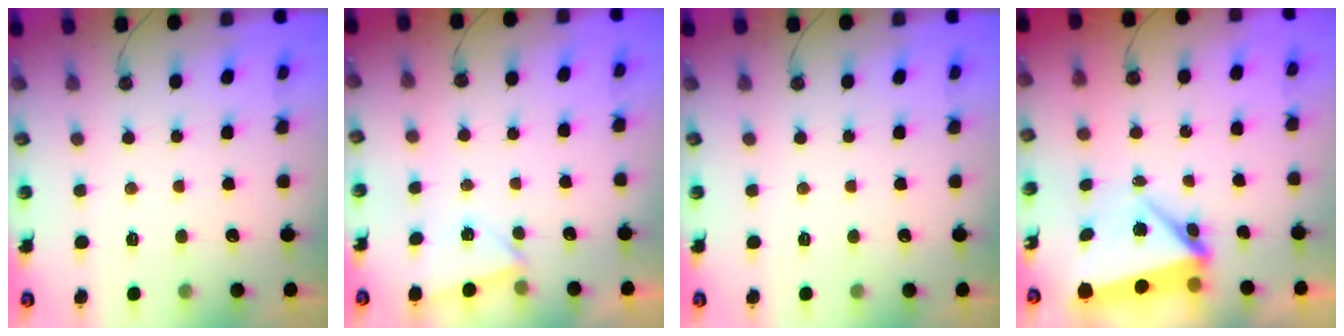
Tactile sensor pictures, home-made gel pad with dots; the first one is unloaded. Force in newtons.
{"total": 2.2, "press": 1.8, "slide": 1.3}
{"total": 0.0}
{"total": 10.6, "press": 5.6, "slide": 9.0}